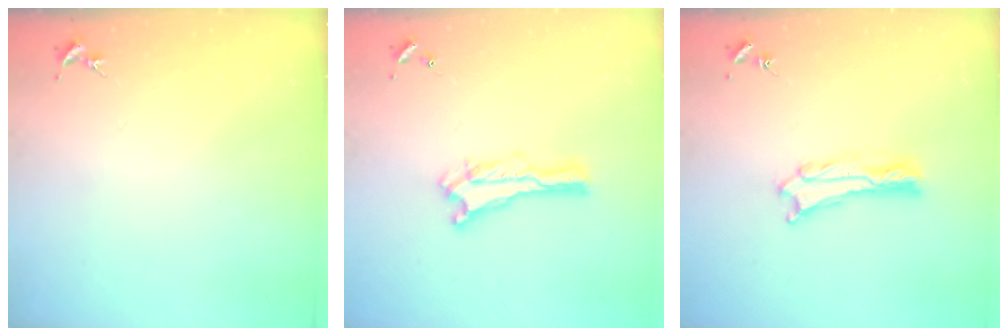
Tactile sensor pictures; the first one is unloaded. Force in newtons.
{"total": 0.0}
{"total": 1.1, "press": 1.1, "slide": 0.2}